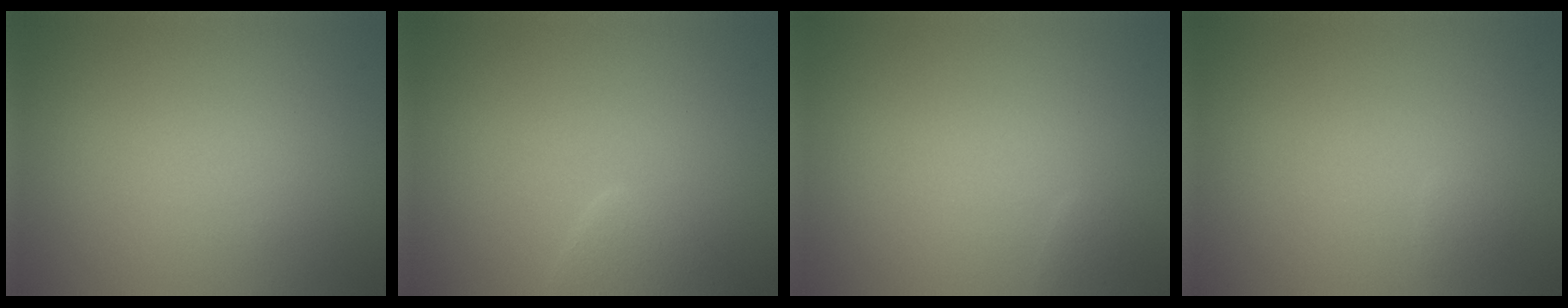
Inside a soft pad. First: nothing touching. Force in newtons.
{"total": 2.2, "press": 2.2, "slide": 0.1}
{"total": 0.6, "press": 0.6, "slide": 0.1}
{"total": 0.6, "press": 0.6, "slide": 0.0}